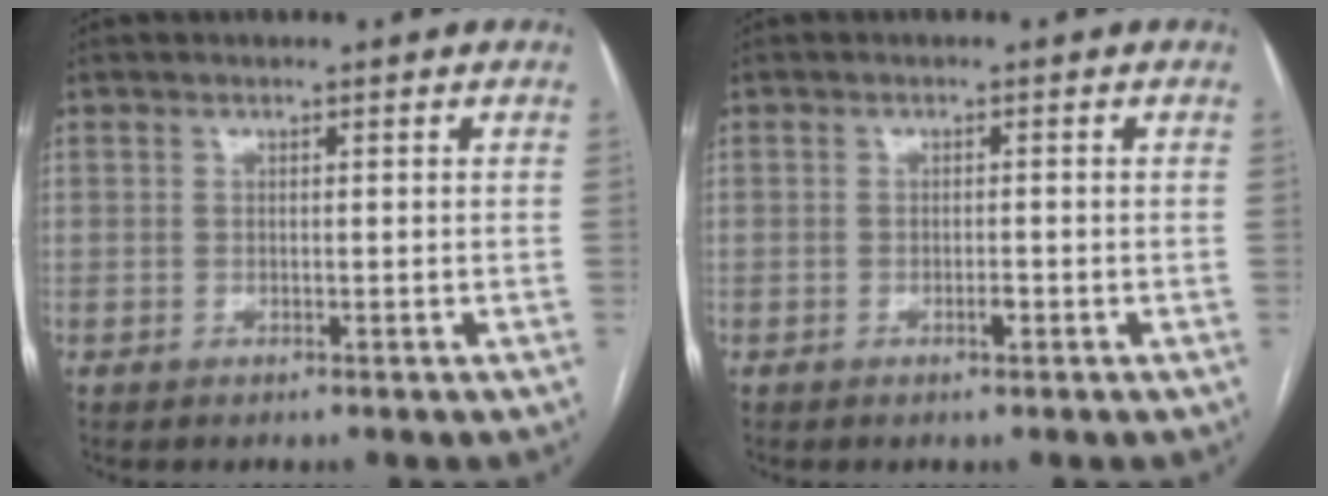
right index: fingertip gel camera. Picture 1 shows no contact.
{"total": 1.2, "force": [-0.7, 0.0, 0.9], "torque": [-0.017, 0.000, -0.012]}